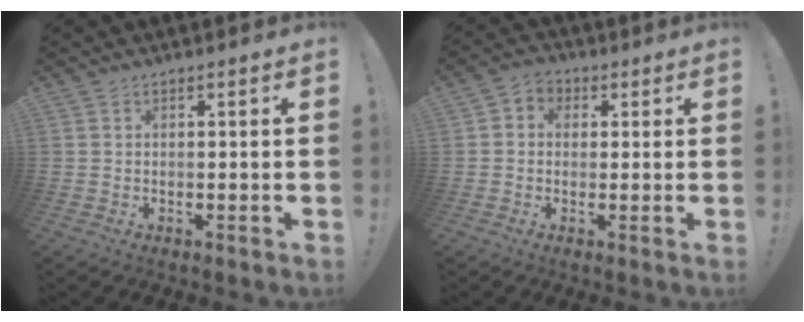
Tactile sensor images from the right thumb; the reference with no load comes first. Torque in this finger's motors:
{"motor_torque": [-0.29, 0.18, -0.03, 0.19, 0.07]}